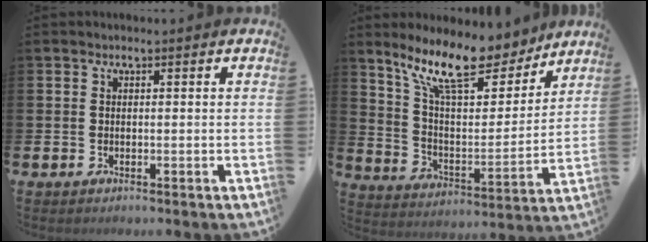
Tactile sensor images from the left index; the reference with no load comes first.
{"total": 13.3, "force": [10.9, 4.0, 6.4], "torque": [-0.154, -0.059, 0.196]}